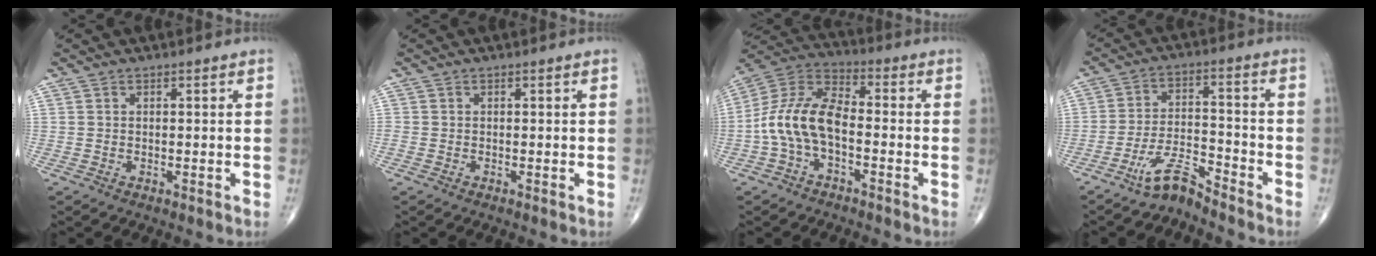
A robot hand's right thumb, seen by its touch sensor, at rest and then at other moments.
{"total": 0.5, "force": [-0.2, 0.4, 0.2], "torque": [-0.008, 0.000, -0.006]}
{"total": 12.2, "force": [-2.6, 6.7, 9.8], "torque": [-0.192, 0.040, -0.060]}
{"total": 6.1, "force": [-5.6, 0.7, 2.4], "torque": [-0.043, 0.053, -0.111]}